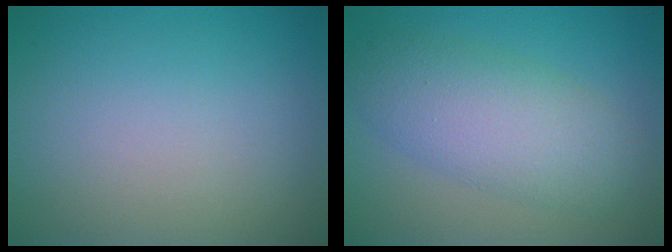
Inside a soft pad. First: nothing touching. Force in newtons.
{"total": 6.1, "press": 6.1, "slide": 0.2}